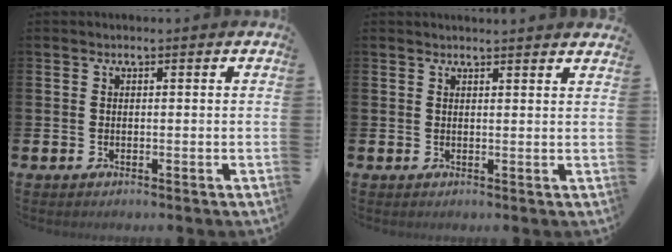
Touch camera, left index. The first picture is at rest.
{"total": 1.4, "force": [1.4, -0.2, -0.1], "torque": [0.012, -0.013, 0.023]}